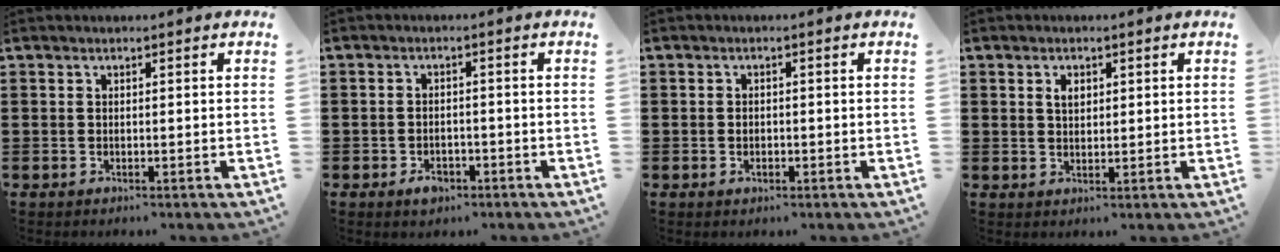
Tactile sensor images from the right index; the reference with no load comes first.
{"total": 2.1, "force": [-1.4, 1.3, 0.9], "torque": [-0.018, 0.000, -0.029]}
{"total": 0.9, "force": [-0.3, 0.6, 0.6], "torque": [-0.014, 0.000, -0.006]}
{"total": 1.9, "force": [0.9, 1.0, 1.3], "torque": [-0.029, 0.006, 0.017]}